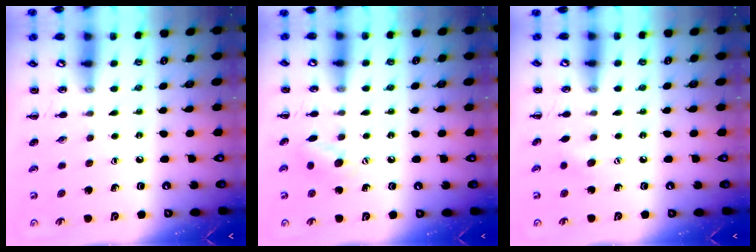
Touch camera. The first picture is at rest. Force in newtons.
{"total": 7.8, "press": 7.7, "slide": 1.2}
{"total": 3.3, "press": 3.2, "slide": 0.8}